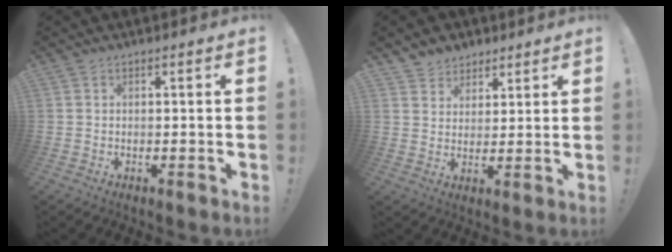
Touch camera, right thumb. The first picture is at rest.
{"total": 5.8, "force": [4.1, 4.1, 0.1], "torque": [0.000, -0.034, 0.080]}